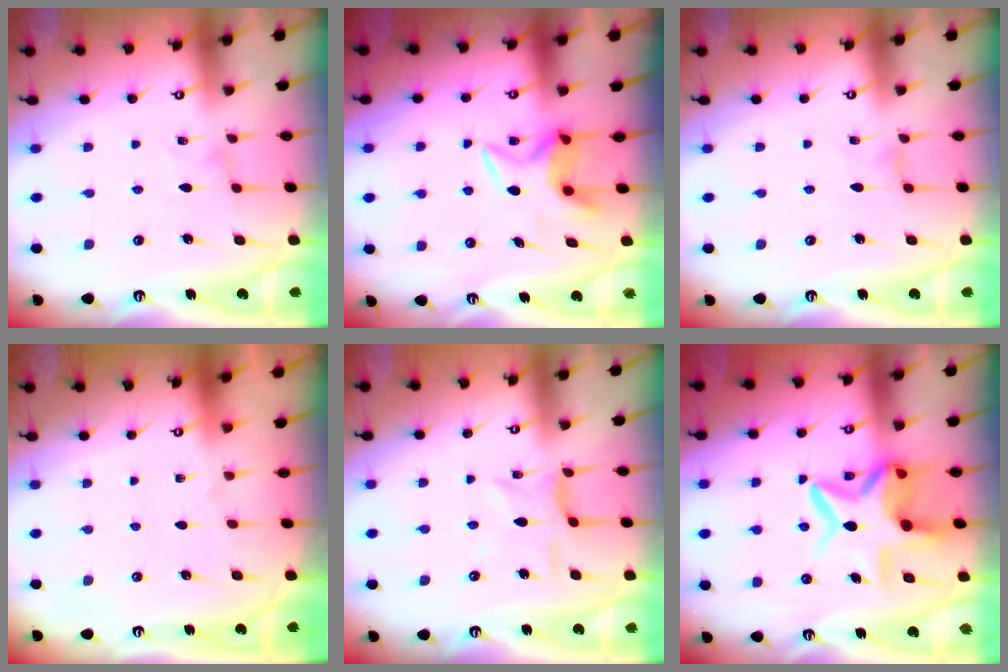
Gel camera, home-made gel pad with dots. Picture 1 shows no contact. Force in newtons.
{"total": 5.9, "press": 5.8, "slide": 0.8}
{"total": 1.4, "press": 1.3, "slide": 0.3}
{"total": 0.0}
{"total": 4.0, "press": 3.9, "slide": 0.5}
{"total": 11.9, "press": 11.8, "slide": 1.9}